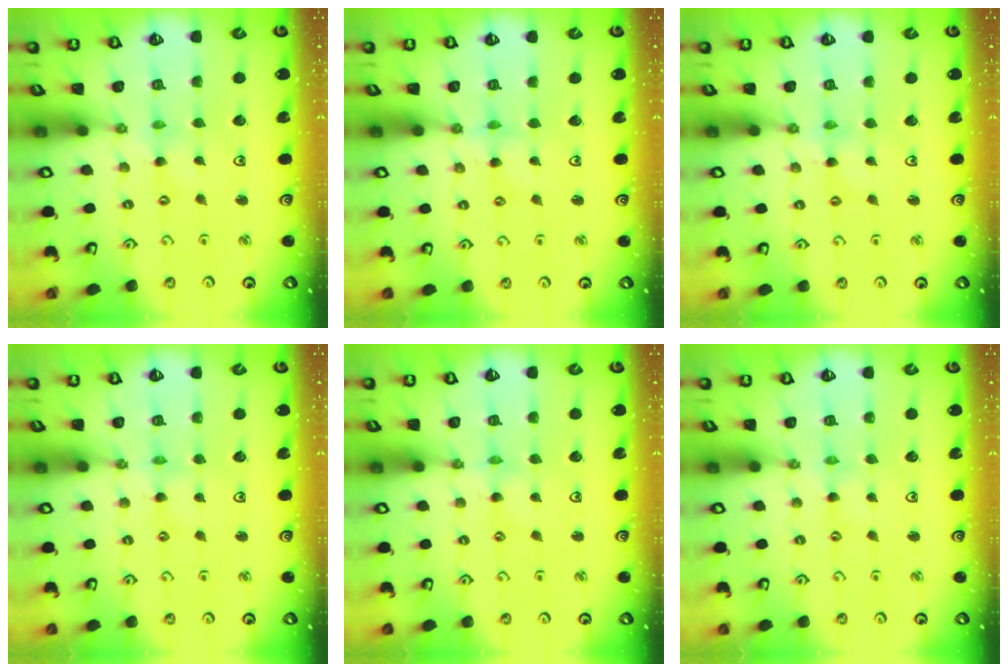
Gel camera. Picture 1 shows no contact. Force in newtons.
{"total": 2.7, "press": 2.7, "slide": 0.3}
{"total": 1.6, "press": 1.6, "slide": 0.2}
{"total": 0.0}
{"total": 0.0}
{"total": 0.5, "press": 0.5, "slide": 0.1}